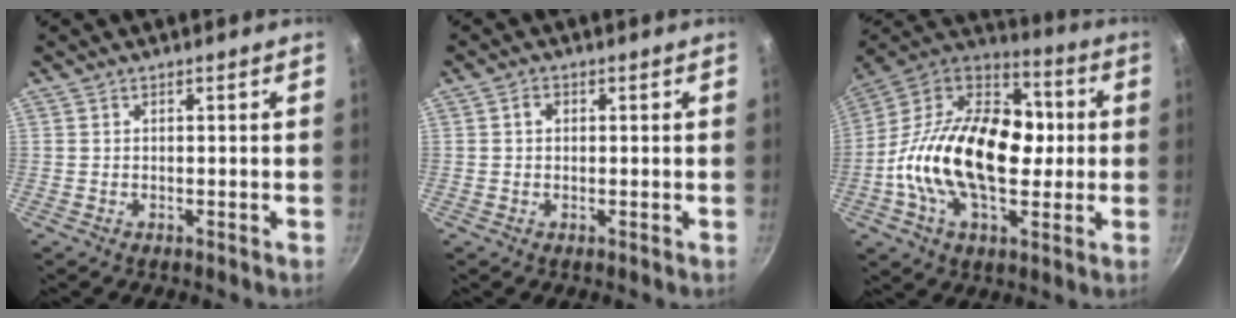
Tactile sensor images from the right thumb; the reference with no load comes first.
{"total": 1.5, "force": [0.3, 1.2, 0.9], "torque": [-0.013, 0.005, 0.003]}
{"total": 26.8, "force": [-1.4, 16.5, 21.0], "torque": [-0.337, 0.040, -0.042]}